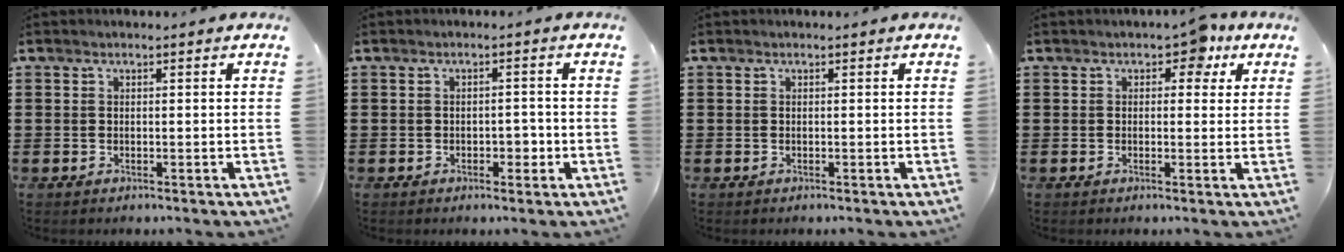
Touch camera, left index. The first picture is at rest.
{"total": 2.3, "force": [-1.0, 1.3, 1.7], "torque": [-0.035, 0.003, -0.022]}
{"total": 0.0}
{"total": 3.8, "force": [2.2, 2.1, 2.3], "torque": [-0.021, -0.001, 0.030]}